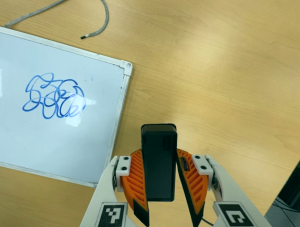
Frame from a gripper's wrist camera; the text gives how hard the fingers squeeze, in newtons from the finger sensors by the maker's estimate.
{"total": 6.5, "left": 5.7, "right": 7.3}